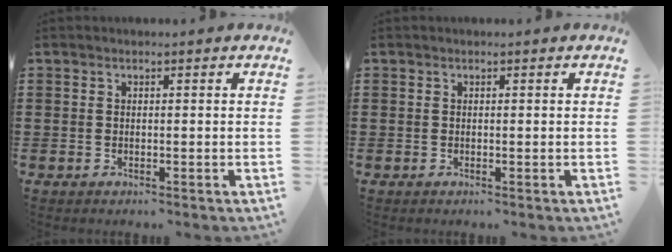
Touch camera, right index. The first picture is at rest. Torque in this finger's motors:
{"motor_torque": [0.00, 0.00, 0.00, 0.00]}